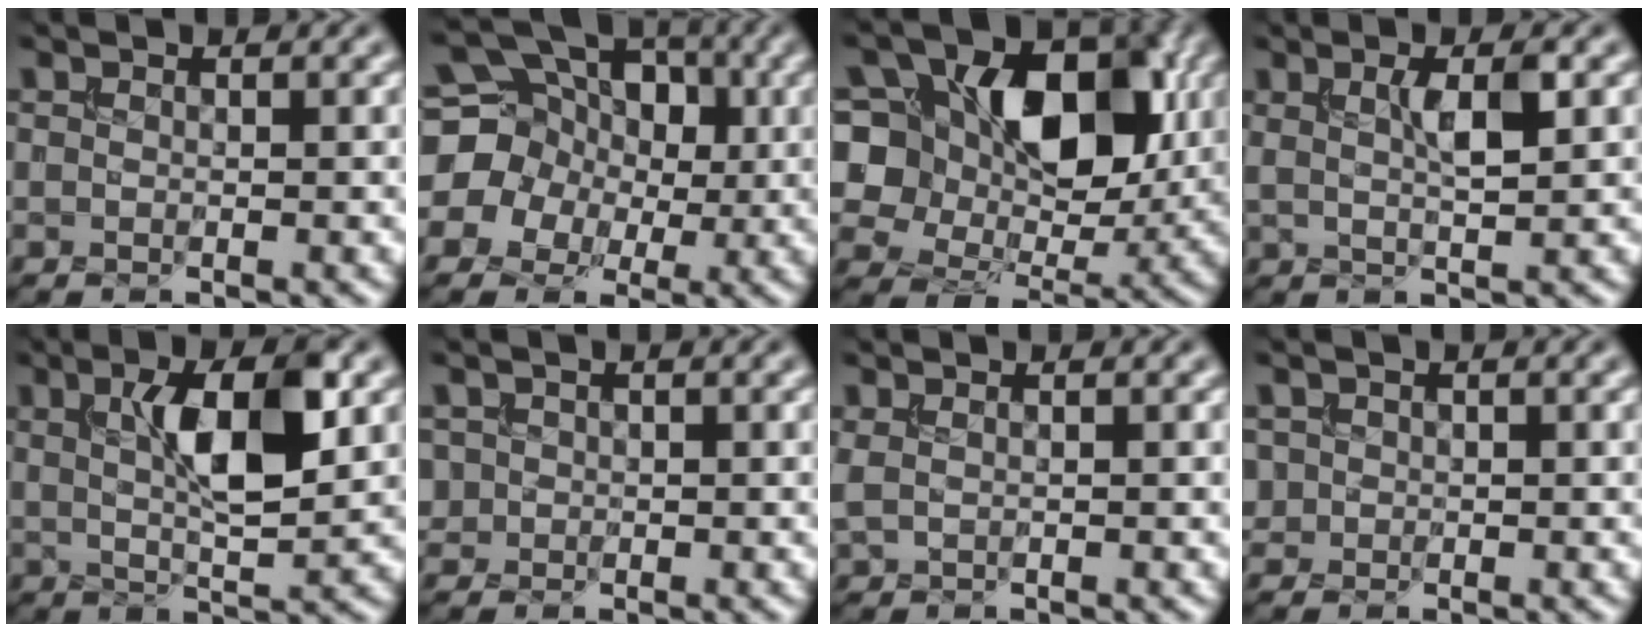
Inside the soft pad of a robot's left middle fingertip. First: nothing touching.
{"total": 10.5, "force": [0.9, 9.4, 4.7], "torque": [-0.108, 0.027, -0.008]}
{"total": 11.1, "force": [2.4, 7.7, 7.6], "torque": [-0.118, 0.002, 0.030]}
{"total": 2.8, "force": [1.0, 0.4, 2.6], "torque": [-0.049, 0.001, 0.018]}
{"total": 6.9, "force": [2.0, 1.8, 6.3], "torque": [-0.105, 0.006, 0.031]}
{"total": 1.0, "force": [0.1, 1.0, 0.1], "torque": [0.006, -0.003, 0.002]}
{"total": 0.9, "force": [0.5, 0.2, 0.7], "torque": [-0.020, 0.001, 0.013]}
{"total": 0.9, "force": [0.1, 0.8, 0.1], "torque": [0.004, -0.003, 0.001]}